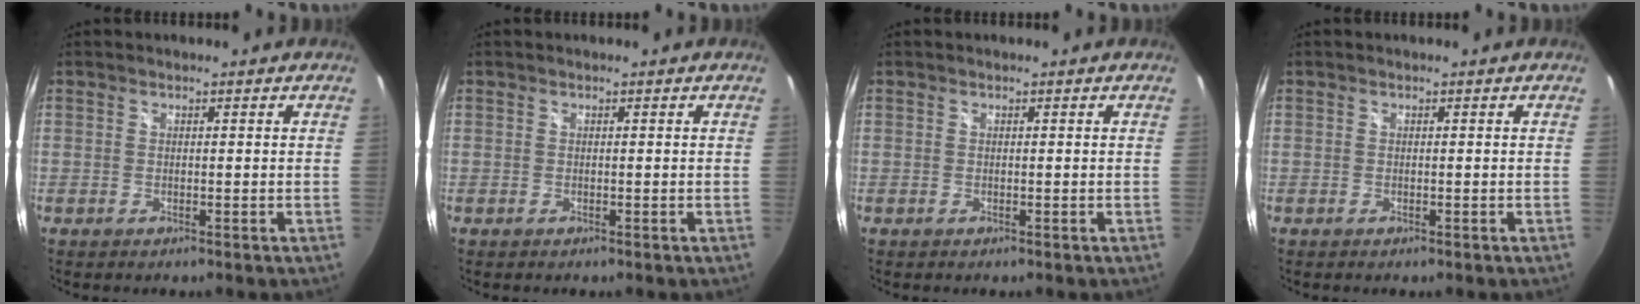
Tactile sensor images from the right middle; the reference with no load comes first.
{"total": 0.0}
{"total": 0.0}
{"total": 0.0}